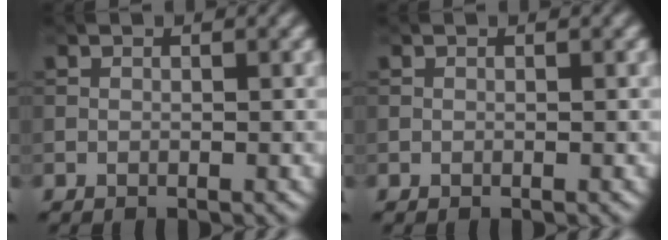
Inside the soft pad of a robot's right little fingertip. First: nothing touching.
{"total": 0.0}